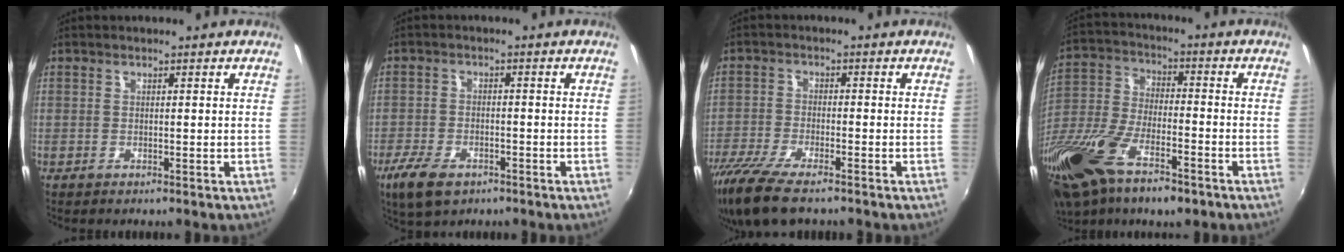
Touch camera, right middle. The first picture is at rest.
{"total": 7.9, "force": [-5.0, 4.0, 4.6], "torque": [-0.119, -0.017, -0.090]}
{"total": 11.0, "force": [-8.4, 2.7, 6.6], "torque": [-0.155, -0.040, -0.158]}
{"total": 25.5, "force": [-15.6, 11.0, 16.9], "torque": [-0.385, -0.050, -0.281]}